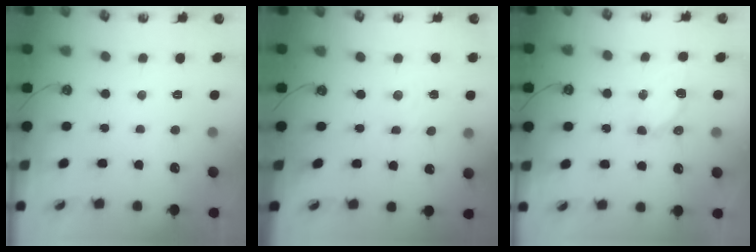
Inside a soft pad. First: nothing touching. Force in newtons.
{"total": 2.4, "press": 2.4, "slide": 0.4}
{"total": 6.1, "press": 6.1, "slide": 0.3}